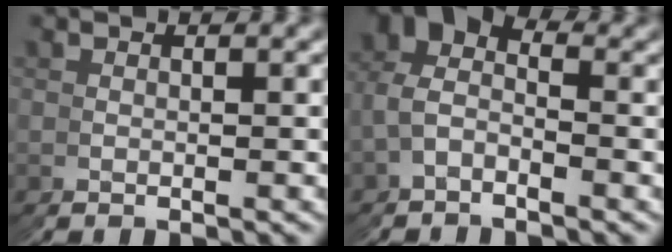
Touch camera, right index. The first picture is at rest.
{"total": 9.2, "force": [2.6, 7.9, 3.8], "torque": [-0.063, 0.024, 0.012]}